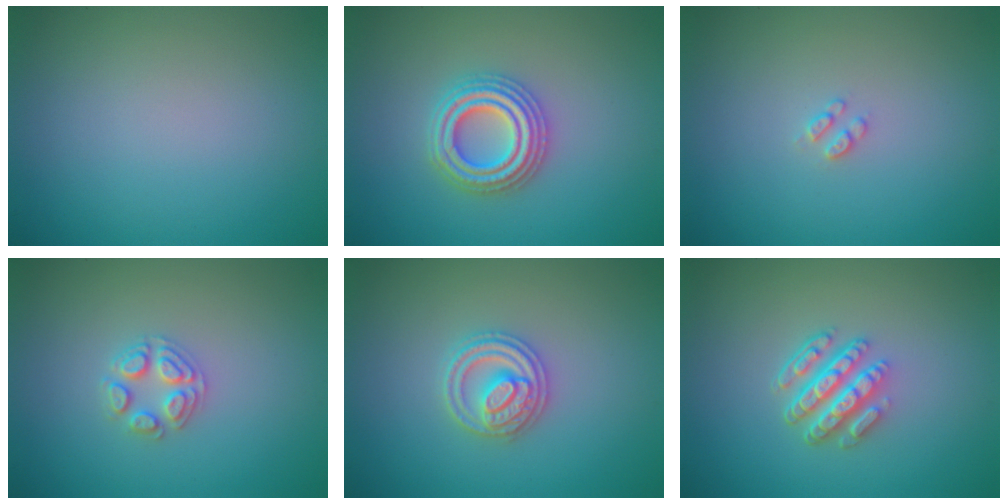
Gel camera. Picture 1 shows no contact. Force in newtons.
{"total": 4.3, "press": 4.2, "slide": 0.8}
{"total": 1.0, "press": 0.9, "slide": 0.2}
{"total": 2.5, "press": 2.5, "slide": 0.3}
{"total": 3.7, "press": 3.7, "slide": 0.4}
{"total": 4.6, "press": 3.2, "slide": 3.3}